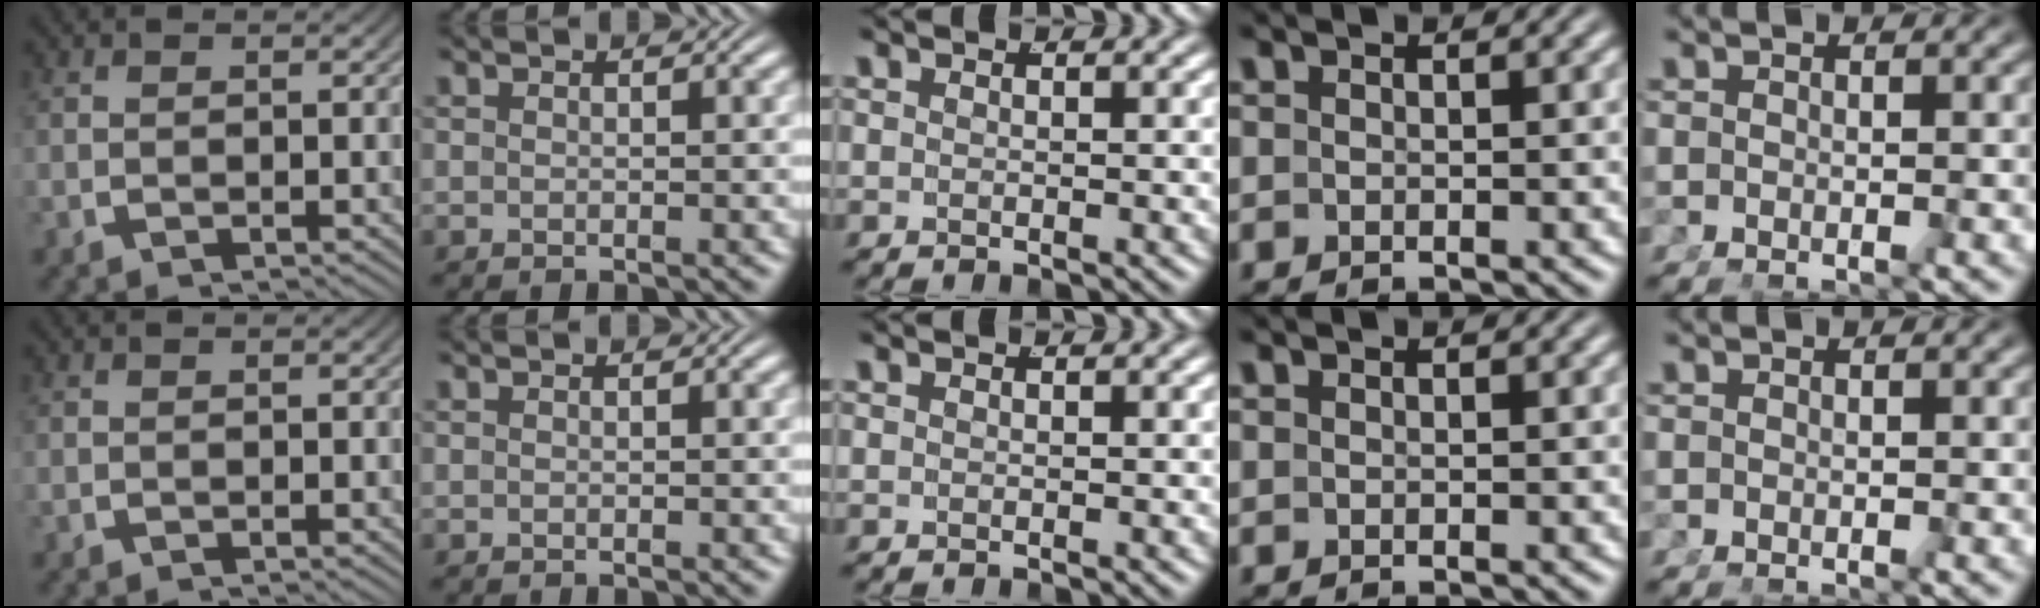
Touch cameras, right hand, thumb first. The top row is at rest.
{}